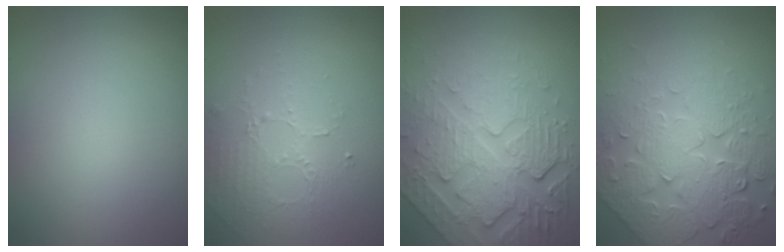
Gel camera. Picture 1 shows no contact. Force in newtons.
{"total": 1.7, "press": 1.2, "slide": 1.2}
{"total": 8.0, "press": 5.7, "slide": 5.7}
{"total": 8.0, "press": 5.8, "slide": 5.4}